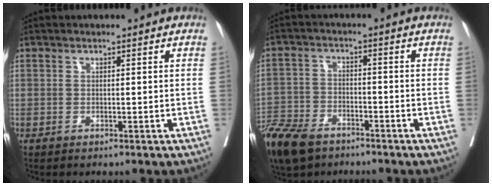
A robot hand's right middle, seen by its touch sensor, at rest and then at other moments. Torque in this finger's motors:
{"motor_torque": [1.07, -1.08, 0.42, 0.05]}